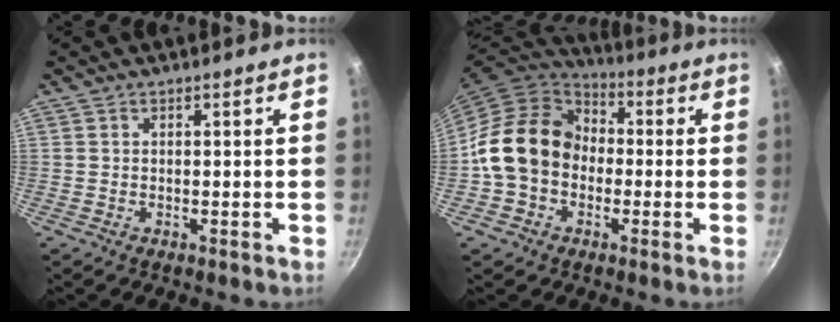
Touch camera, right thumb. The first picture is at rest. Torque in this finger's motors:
{"motor_torque": [1.23, 3.15, 0.87, -0.94, 0.42]}